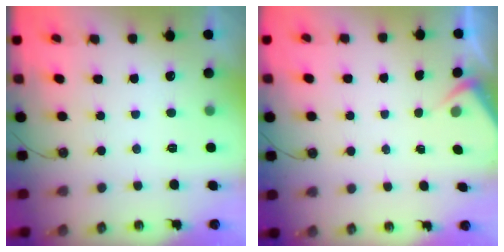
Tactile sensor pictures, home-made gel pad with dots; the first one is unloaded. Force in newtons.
{"total": 2.6, "press": 2.5, "slide": 0.5}